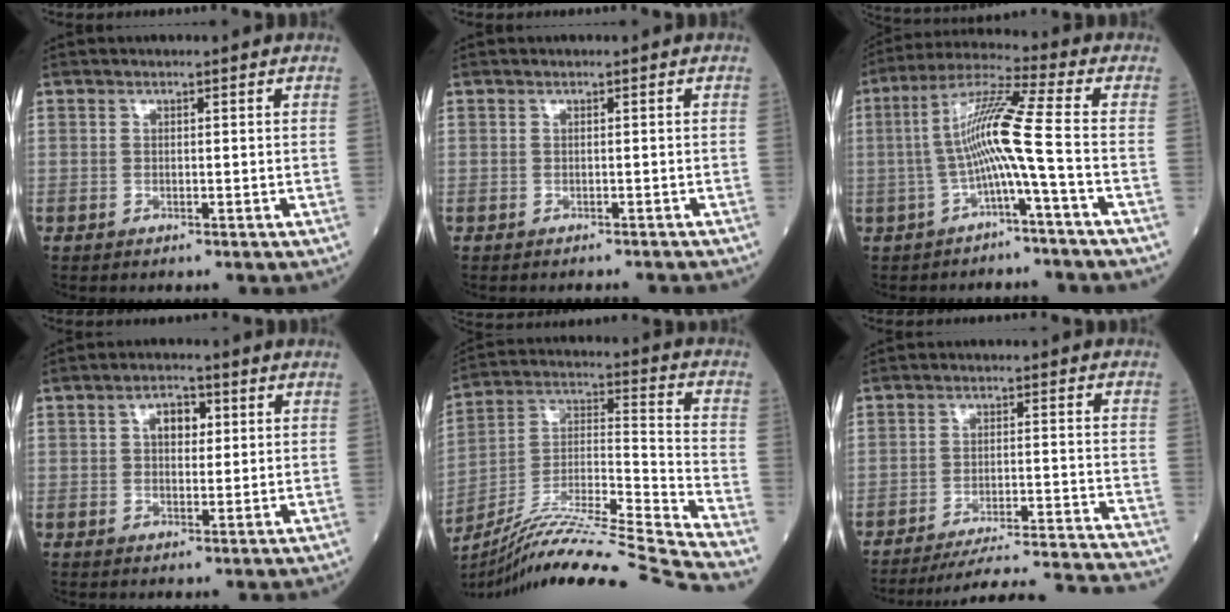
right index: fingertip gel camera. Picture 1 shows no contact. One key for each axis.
{"total": 2.8, "fx": -2.7, "fy": 0.2, "fz": 0.6, "tx": -0.009, "ty": -0.011, "tz": -0.030}
{"total": 9.3, "fx": -1.9, "fy": -1.6, "fz": 9.0, "tx": -0.176, "ty": 0.026, "tz": -0.035}
{"total": 4.1, "fx": 1.2, "fy": 2.4, "fz": 3.2, "tx": -0.053, "ty": 0.011, "tz": 0.018}
{"total": 25.8, "fx": -22.8, "fy": -2.5, "fz": 11.9, "tx": -0.197, "ty": -0.026, "tz": -0.377}
{"total": 21.1, "fx": -20.2, "fy": -2.4, "fz": 5.3, "tx": -0.044, "ty": -0.031, "tz": -0.272}